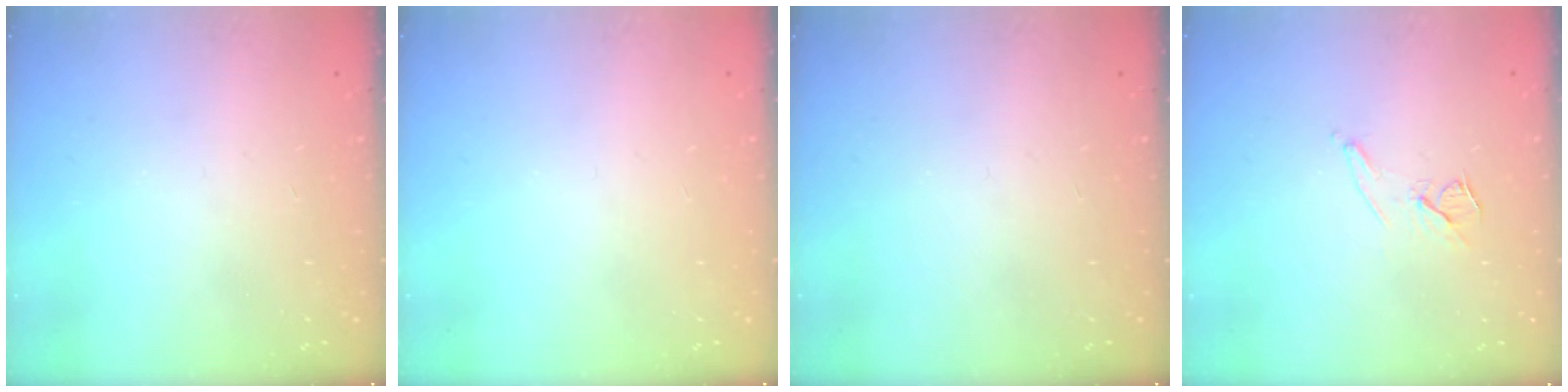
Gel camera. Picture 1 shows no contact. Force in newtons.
{"total": 0.0}
{"total": 0.0}
{"total": 7.4, "press": 6.8, "slide": 3.1}